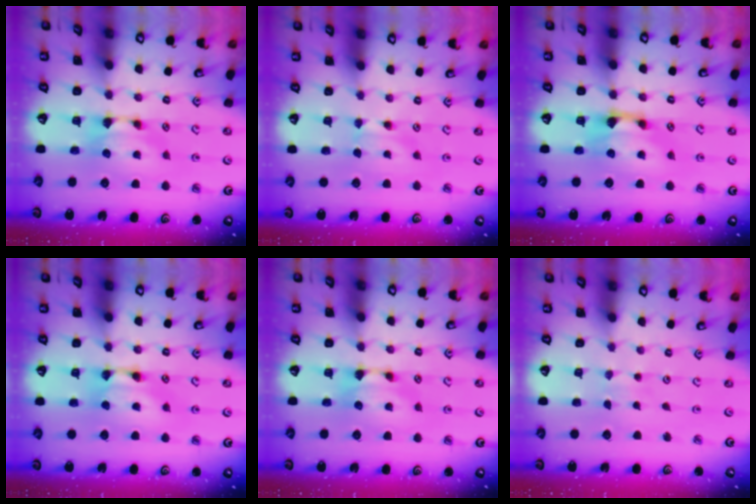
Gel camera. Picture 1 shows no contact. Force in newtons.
{"total": 0.9, "press": 0.8, "slide": 0.5}
{"total": 1.5, "press": 0.7, "slide": 1.4}
{"total": 1.9, "press": 1.9, "slide": 0.1}
{"total": 0.0}
{"total": 3.9, "press": 3.8, "slide": 0.3}